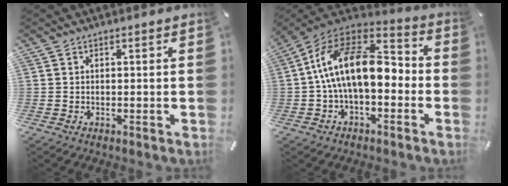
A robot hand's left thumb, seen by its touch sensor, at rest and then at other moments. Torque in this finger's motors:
{"motor_torque": [1.98, 3.03, 1.32, 0.62, 0.69]}